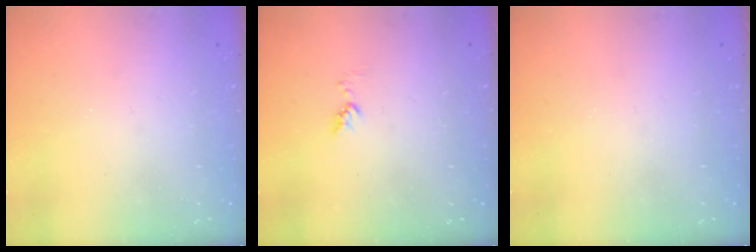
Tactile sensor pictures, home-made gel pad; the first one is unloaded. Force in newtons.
{"total": 3.3, "press": 3.3, "slide": 0.4}
{"total": 0.0}